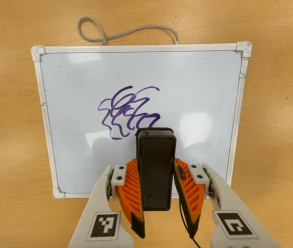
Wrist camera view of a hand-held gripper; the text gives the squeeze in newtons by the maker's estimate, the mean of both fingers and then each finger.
{"total": 4.2, "left": 2.6, "right": 5.8}